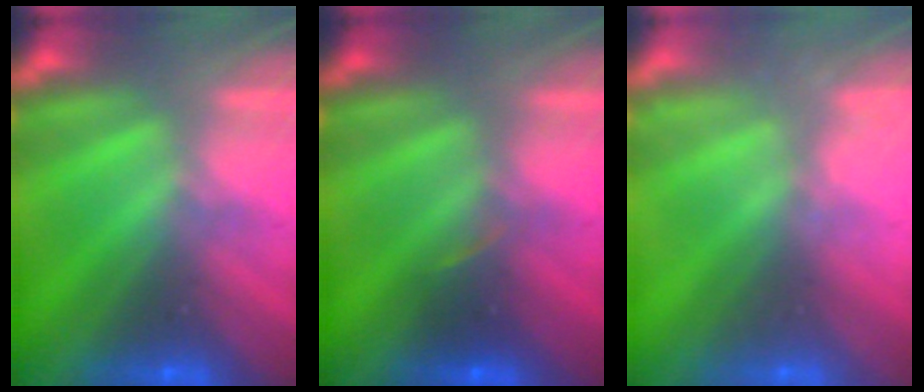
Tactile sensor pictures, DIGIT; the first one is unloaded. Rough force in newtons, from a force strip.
{"total": 2.6}
{"total": 2.3}